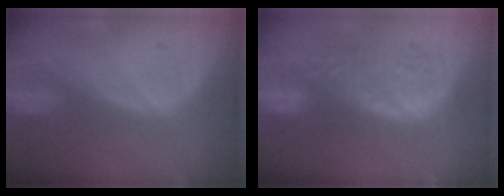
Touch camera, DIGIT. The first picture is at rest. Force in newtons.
{"total": 8.7, "press": 8.6, "slide": 0.9}